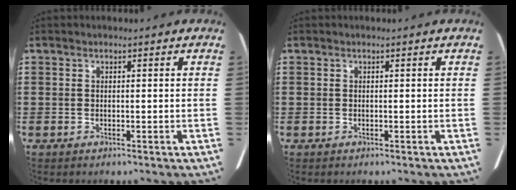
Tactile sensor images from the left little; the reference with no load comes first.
{"total": 0.0}